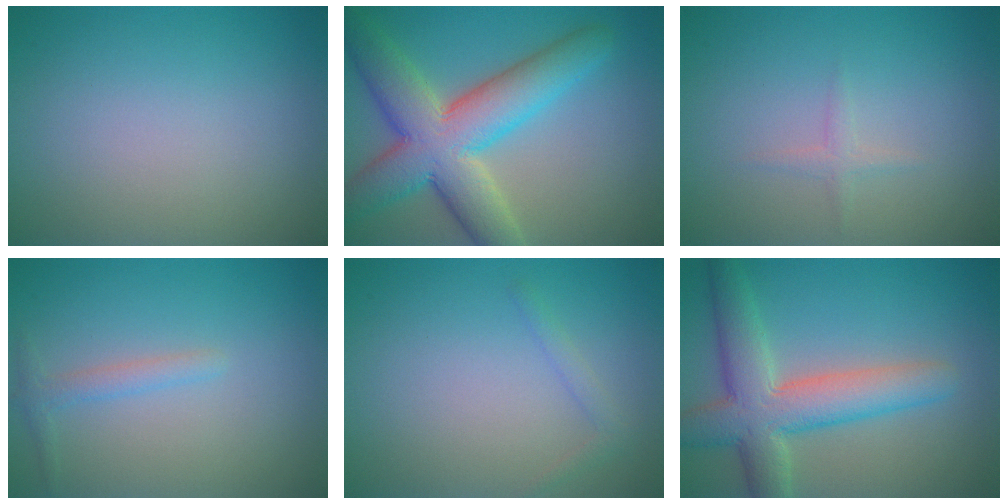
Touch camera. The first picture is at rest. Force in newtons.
{"total": 10.2, "press": 10.1, "slide": 0.6}
{"total": 0.9, "press": 0.9, "slide": 0.0}
{"total": 1.4, "press": 1.4, "slide": 0.1}
{"total": 1.1, "press": 1.1, "slide": 0.1}
{"total": 7.0, "press": 7.0, "slide": 0.4}